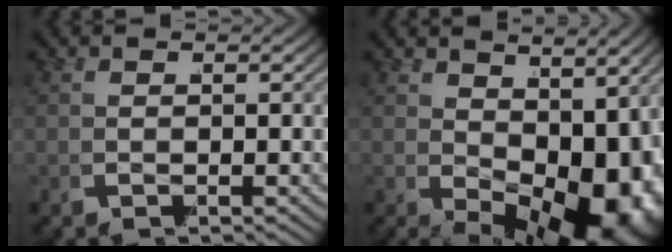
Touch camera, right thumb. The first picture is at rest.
{"total": 14.0, "force": [-3.1, 8.0, 11.0], "torque": [-0.165, -0.038, -0.024]}